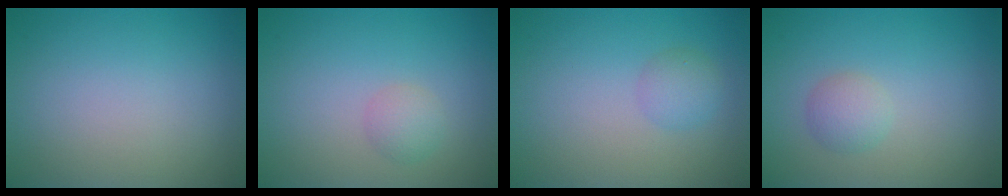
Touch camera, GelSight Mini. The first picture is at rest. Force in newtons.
{"total": 1.5, "press": 1.5, "slide": 0.1}
{"total": 1.7, "press": 1.7, "slide": 0.0}
{"total": 1.7, "press": 1.7, "slide": 0.1}